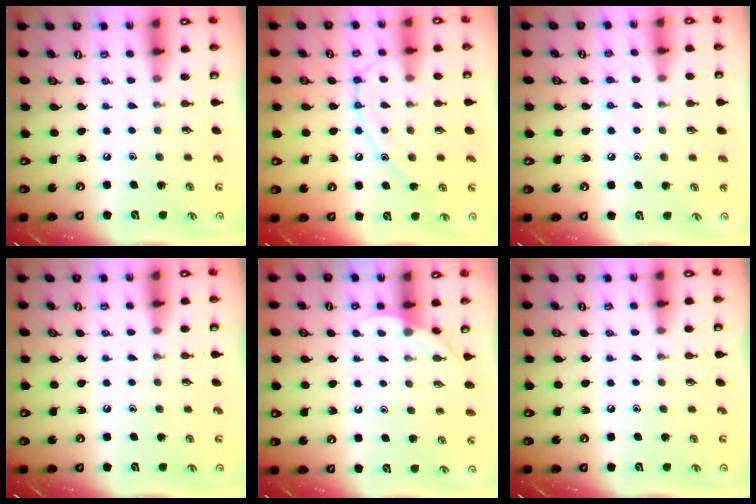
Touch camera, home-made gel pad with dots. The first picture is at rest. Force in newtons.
{"total": 12.4, "press": 12.3, "slide": 1.2}
{"total": 4.6, "press": 4.6, "slide": 0.6}
{"total": 0.0}
{"total": 3.4, "press": 3.4, "slide": 0.2}
{"total": 0.0}